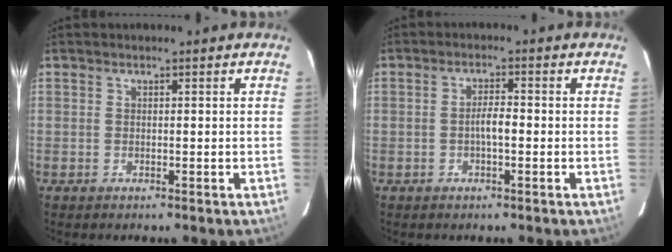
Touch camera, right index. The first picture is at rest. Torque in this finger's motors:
{"motor_torque": [0.54, -0.14, 0.28, 0.07]}